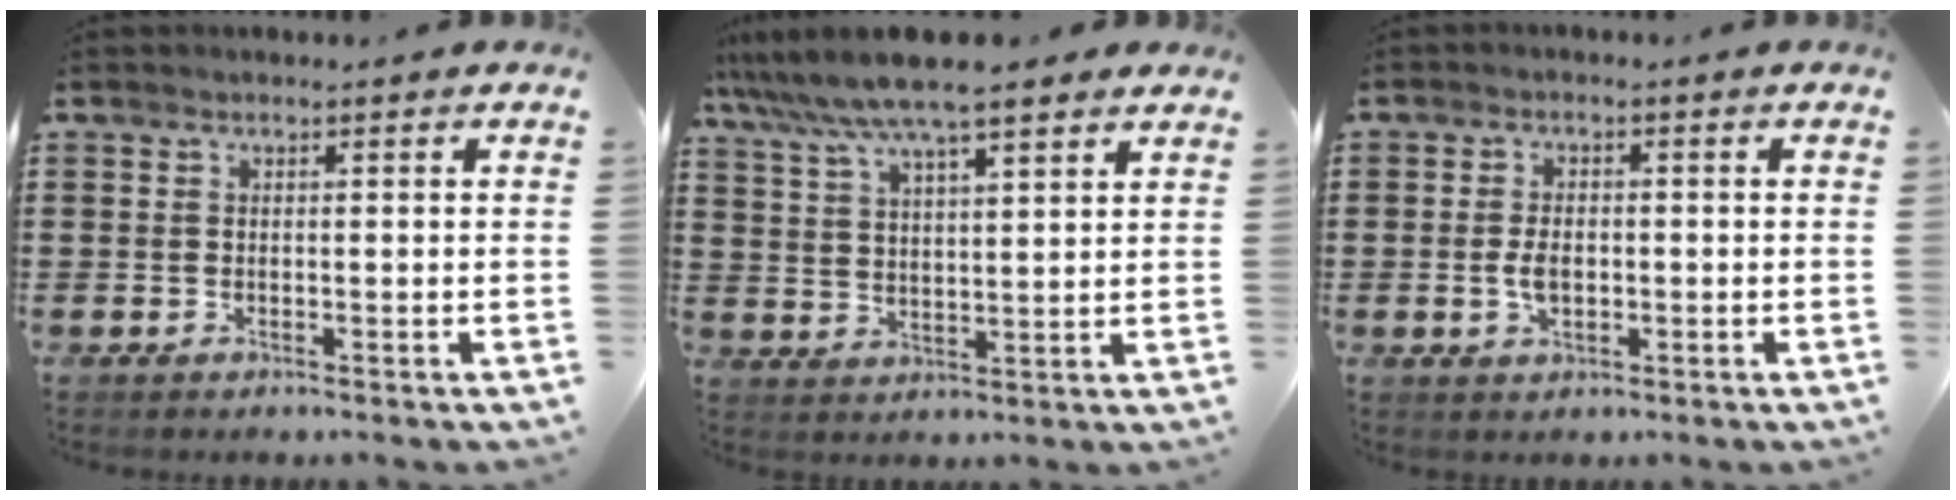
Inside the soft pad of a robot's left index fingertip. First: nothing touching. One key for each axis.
{"total": 7.9, "fx": 6.7, "fy": 1.0, "fz": 4.2, "tx": -0.104, "ty": -0.019, "tz": 0.116}
{"total": 3.2, "fx": -0.3, "fy": 1.8, "fz": 2.6, "tx": -0.066, "ty": -0.002, "tz": -0.011}